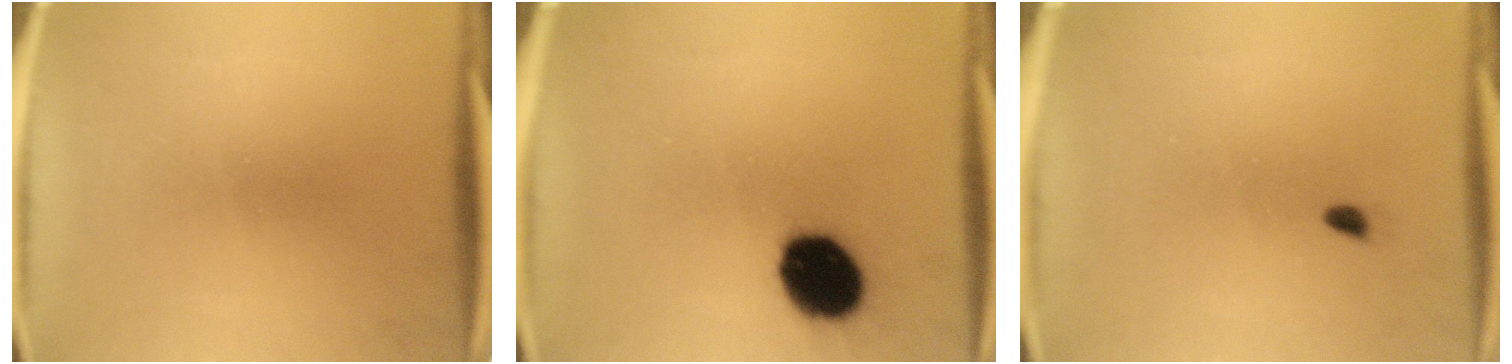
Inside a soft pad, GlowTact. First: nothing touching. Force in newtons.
{"total": 14.8}
{"total": 0.6}